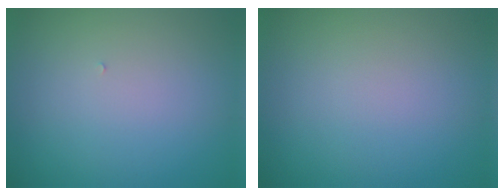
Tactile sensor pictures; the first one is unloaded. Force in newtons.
{"total": 0.0}